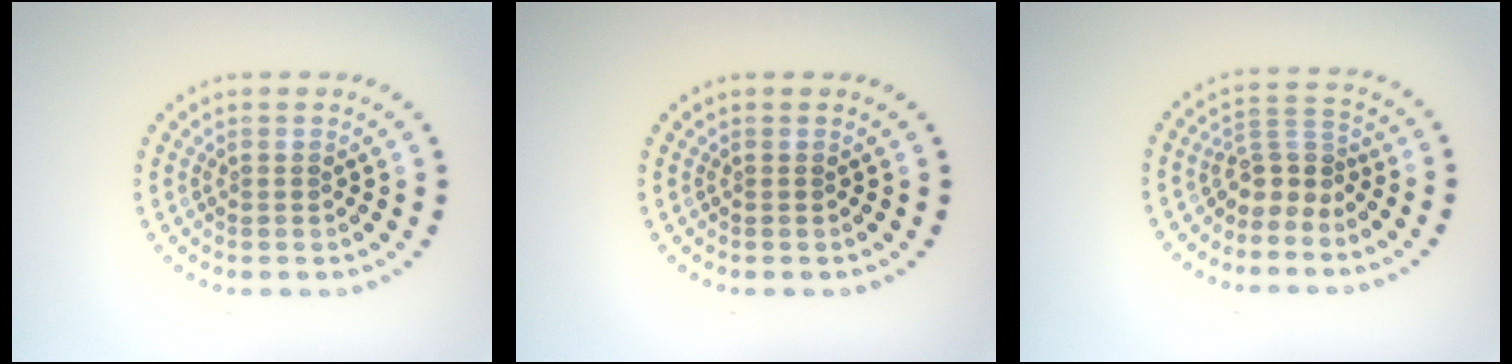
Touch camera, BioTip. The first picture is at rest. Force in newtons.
{"total": 0.0}
{"total": 2.8, "press": 1.9, "slide": 2.1}